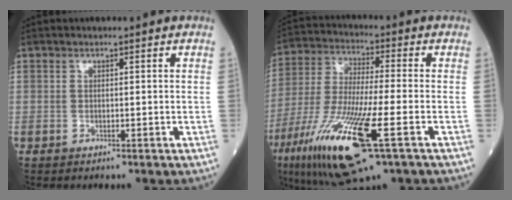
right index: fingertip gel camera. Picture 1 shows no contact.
{"total": 19.0, "force": [-8.3, 2.5, 16.9], "torque": [-0.362, -0.045, -0.147]}